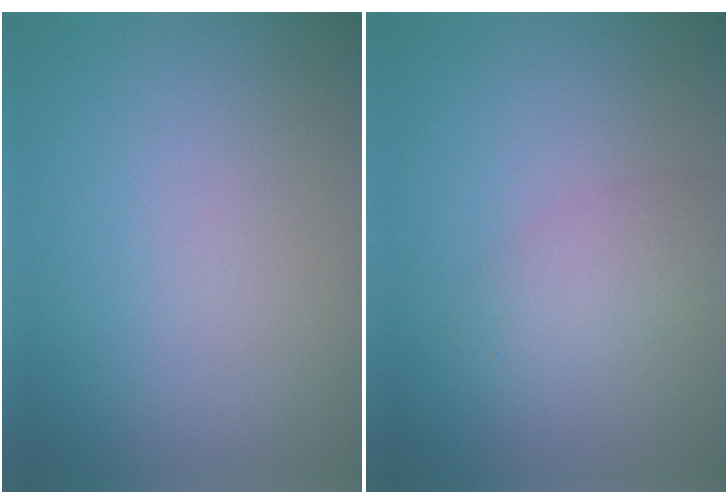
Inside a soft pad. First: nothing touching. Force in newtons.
{"total": 2.3, "press": 2.3, "slide": 0.1}